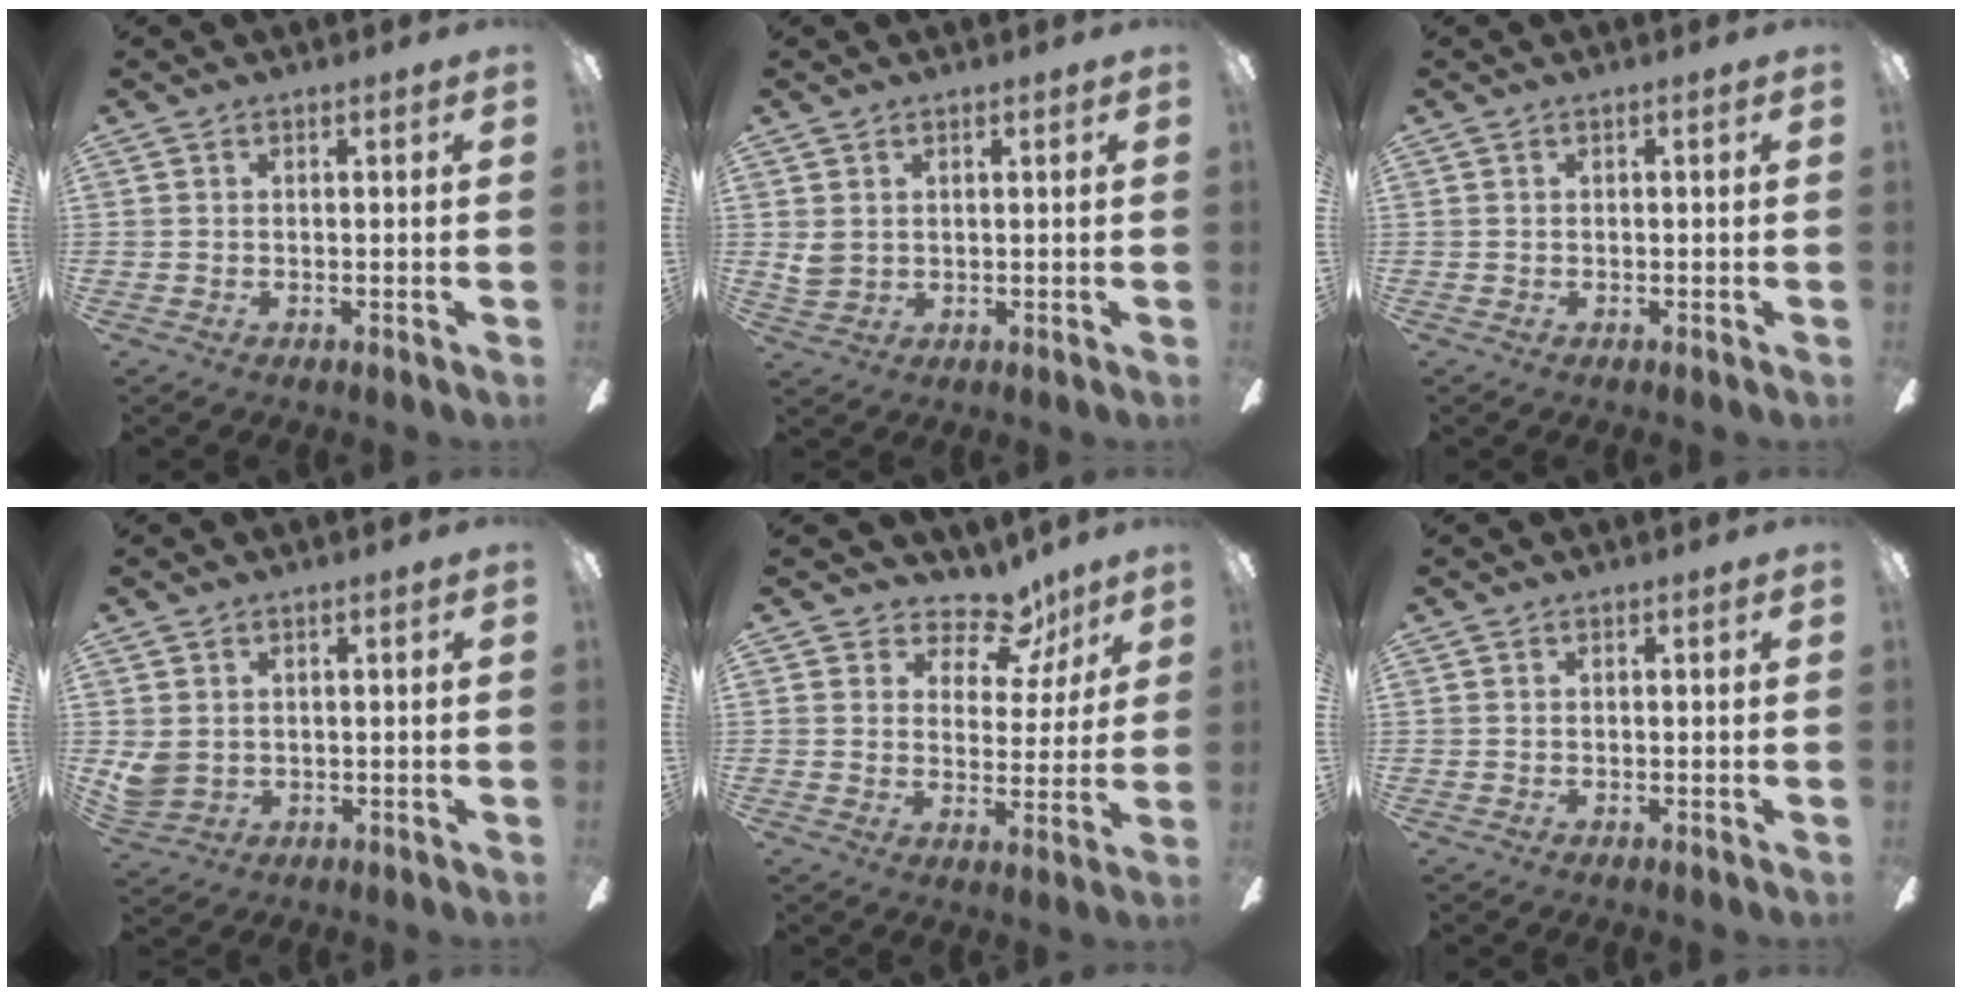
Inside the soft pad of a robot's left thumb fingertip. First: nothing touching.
{"total": 3.4, "force": [1.6, 2.6, 1.5], "torque": [-0.022, 0.002, 0.031]}
{"total": 0.0}
{"total": 4.2, "force": [1.4, 3.6, 1.7], "torque": [-0.035, 0.000, 0.027]}
{"total": 10.5, "force": [7.6, 5.8, 4.4], "torque": [-0.061, -0.051, 0.136]}
{"total": 0.0}